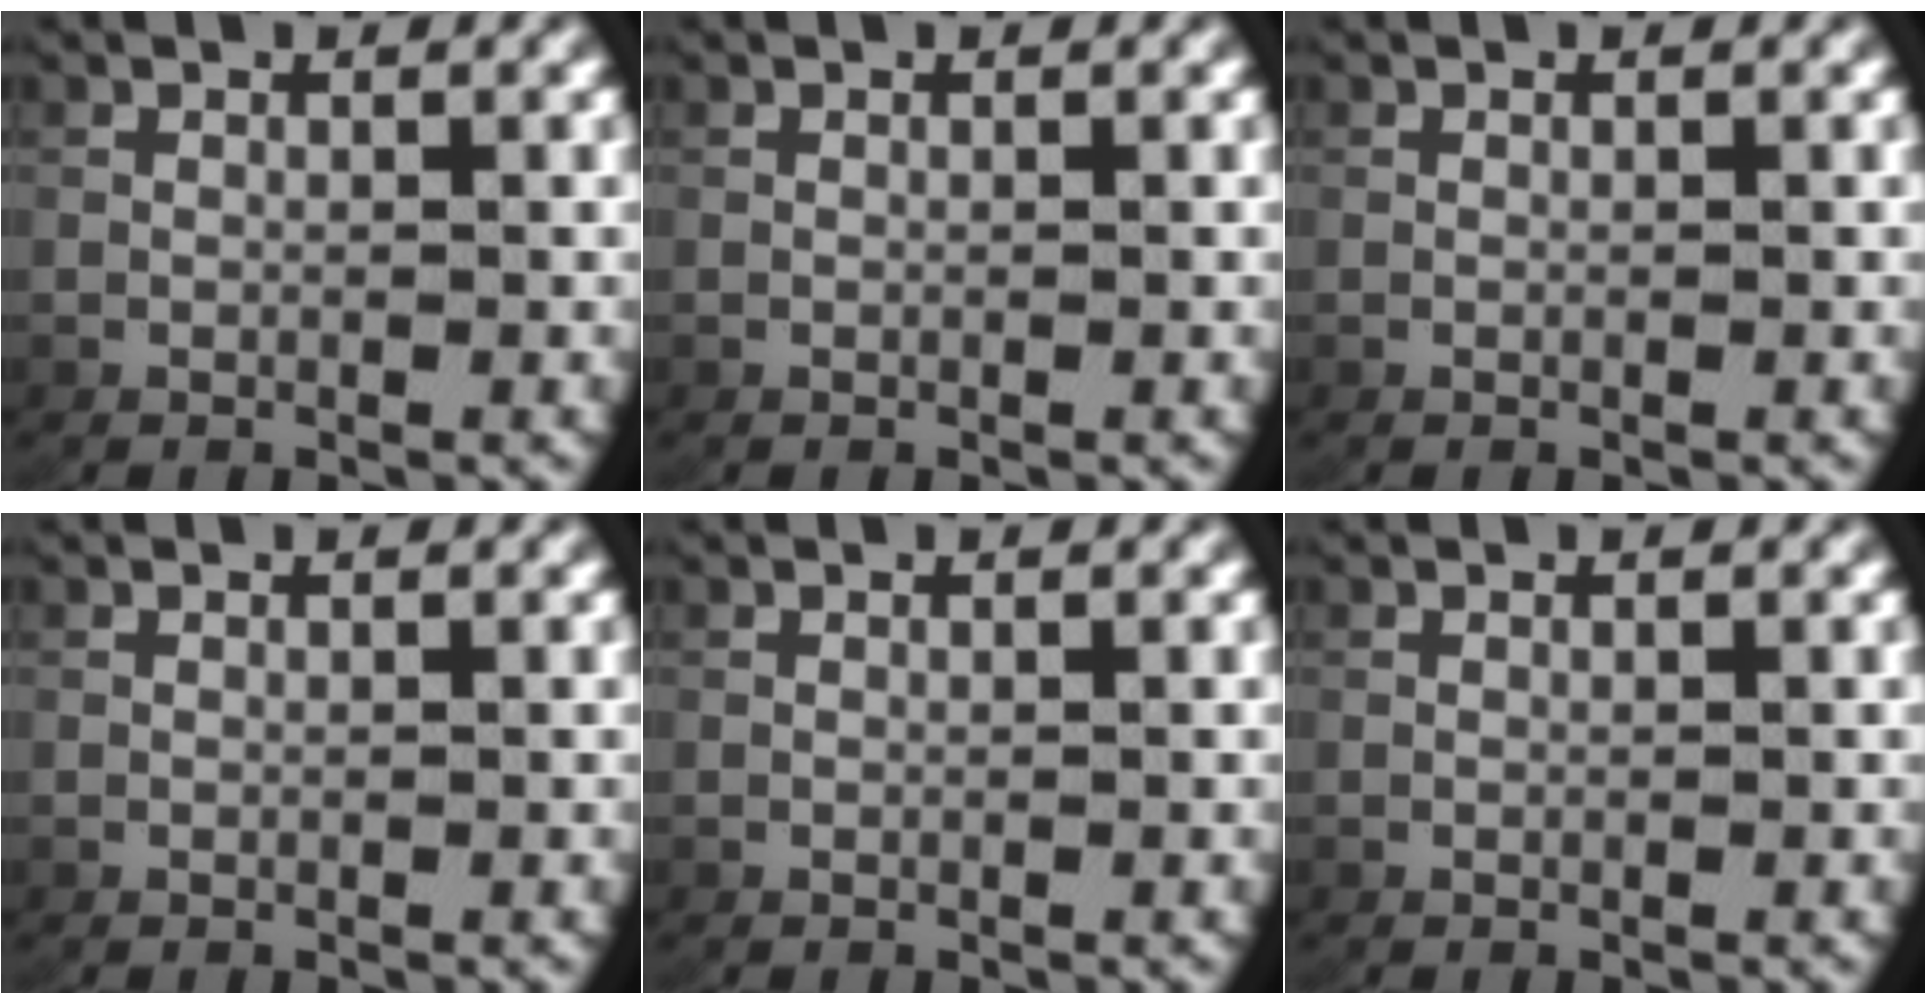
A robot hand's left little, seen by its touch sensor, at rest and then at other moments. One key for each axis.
{"total": 0.0}
{"total": 0.0}
{"total": 0.0}
{"total": 0.0}
{"total": 0.0}